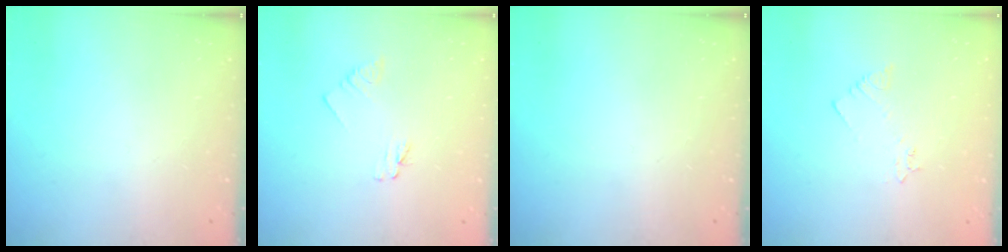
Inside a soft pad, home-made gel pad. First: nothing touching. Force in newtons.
{"total": 1.6, "press": 1.6, "slide": 0.2}
{"total": 0.0}
{"total": 2.1, "press": 2.1, "slide": 0.3}